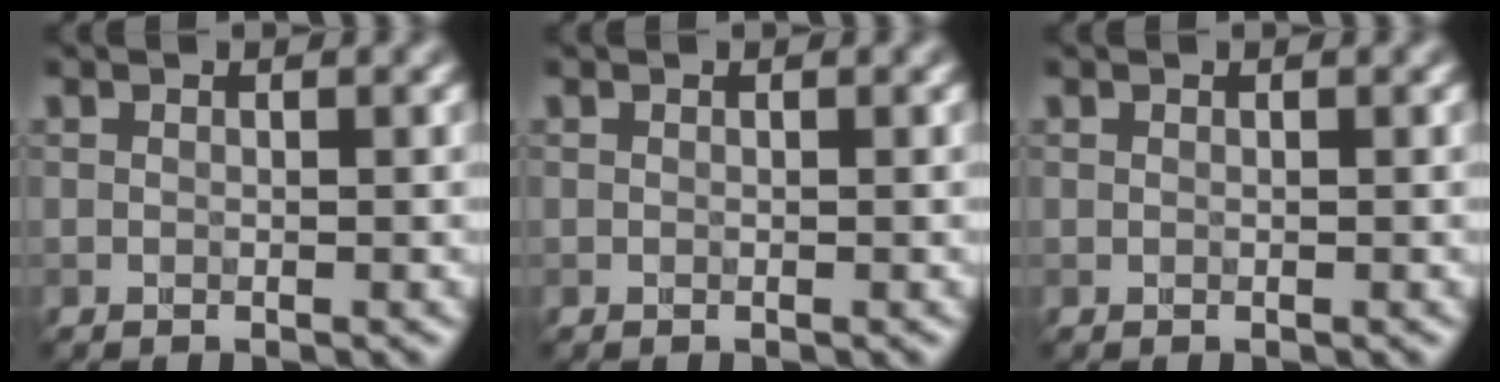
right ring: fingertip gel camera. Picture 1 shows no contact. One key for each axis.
{"total": 0.0}
{"total": 0.0}